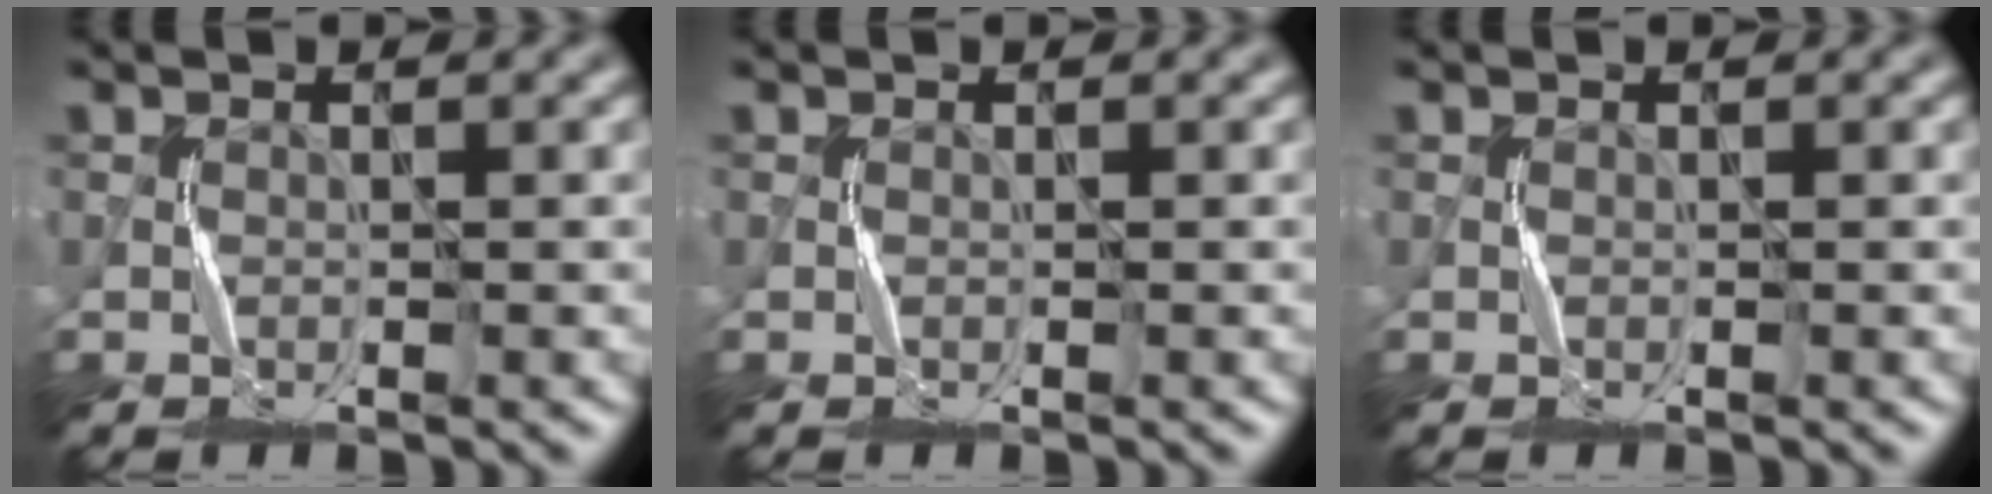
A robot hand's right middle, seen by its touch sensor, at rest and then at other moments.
{"total": 0.0}
{"total": 0.0}